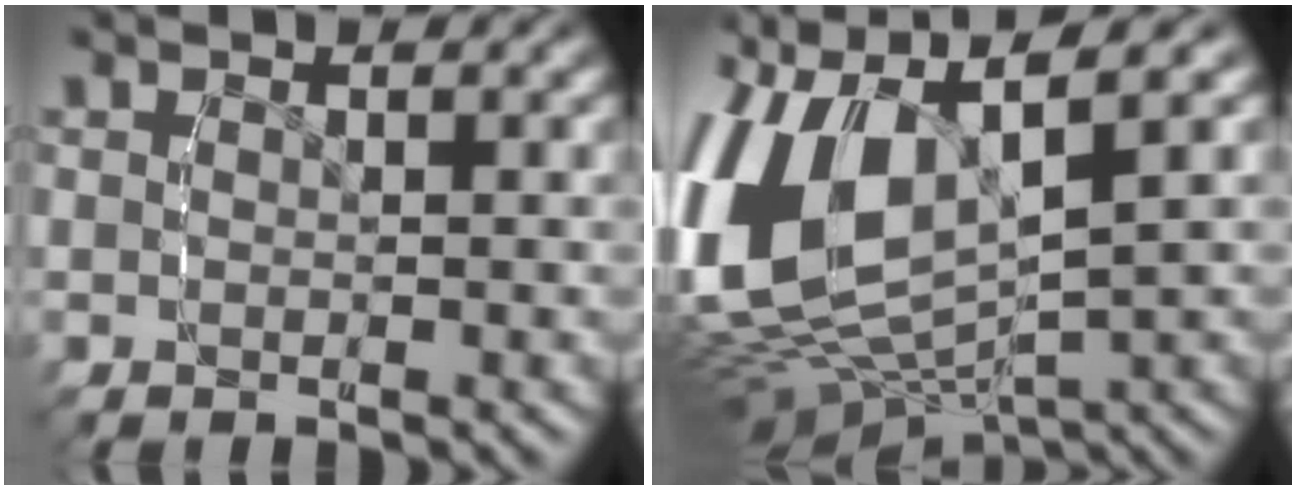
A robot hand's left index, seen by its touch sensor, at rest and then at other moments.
{"total": 12.5, "force": [-0.5, 8.9, 8.7], "torque": [-0.216, -0.027, -0.003]}